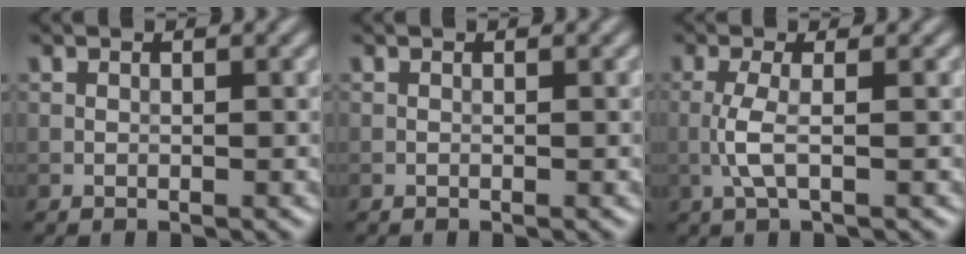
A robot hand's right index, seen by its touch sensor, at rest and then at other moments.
{"total": 0.0}
{"total": 2.4, "force": [-0.4, 0.4, 2.3], "torque": [-0.053, 0.001, -0.011]}